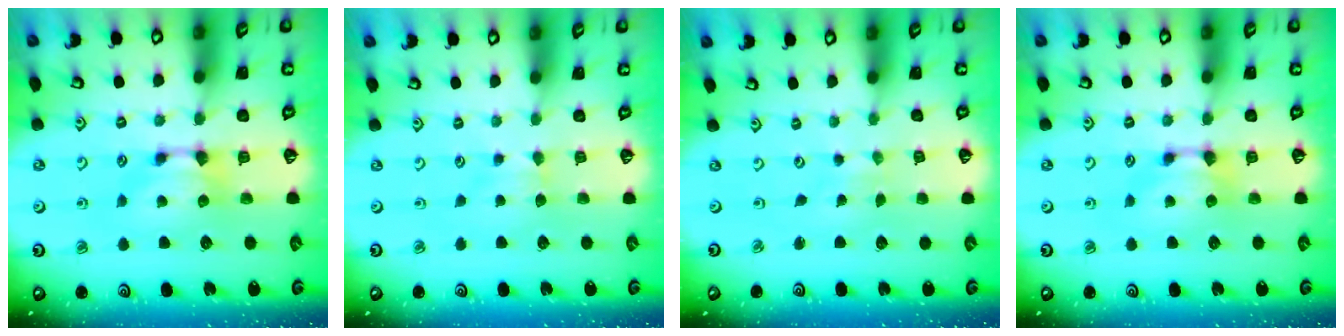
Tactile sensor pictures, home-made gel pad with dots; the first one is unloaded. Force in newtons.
{"total": 2.0, "press": 1.9, "slide": 0.5}
{"total": 5.0, "press": 5.0, "slide": 0.2}
{"total": 0.0}